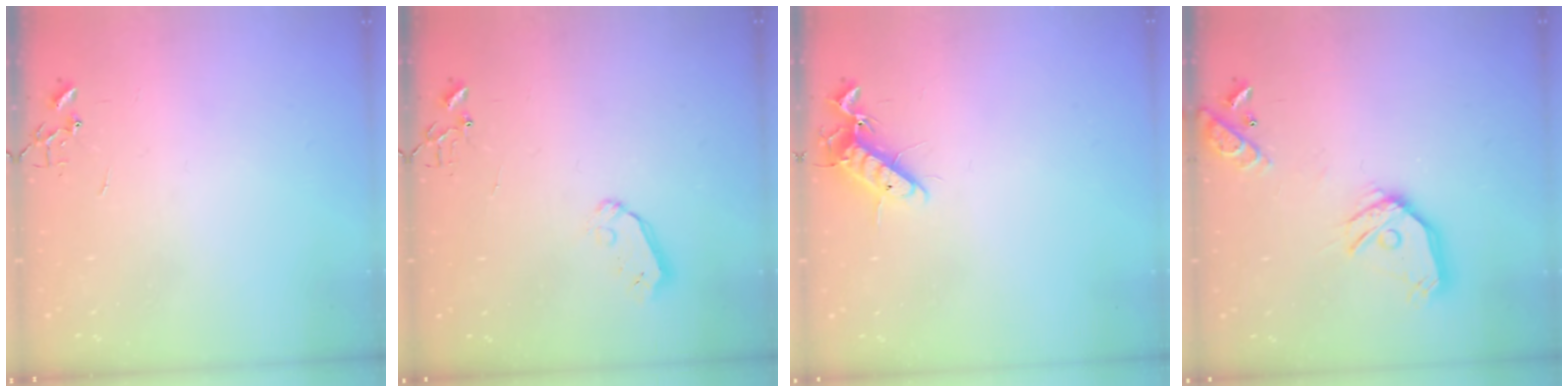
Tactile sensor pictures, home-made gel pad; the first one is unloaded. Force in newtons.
{"total": 5.2, "press": 5.1, "slide": 0.5}
{"total": 12.1, "press": 11.9, "slide": 2.0}
{"total": 16.2, "press": 16.0, "slide": 2.5}